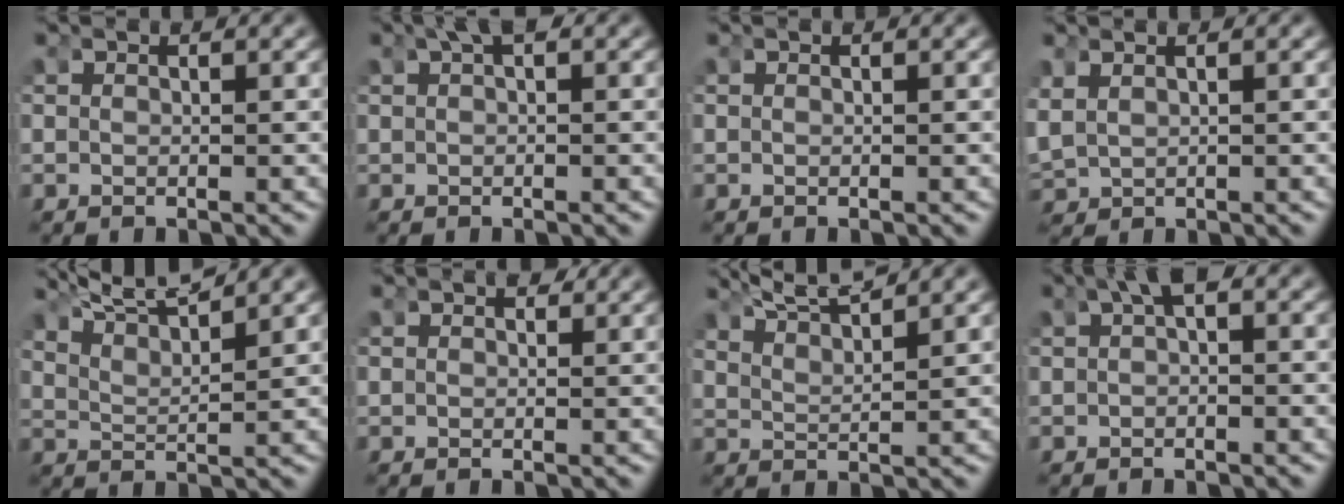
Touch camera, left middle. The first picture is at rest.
{"total": 1.4, "force": [0.7, 0.5, 1.0], "torque": [-0.019, 0.008, 0.009]}
{"total": 0.0}
{"total": 2.3, "force": [0.4, 1.9, 1.1], "torque": [-0.041, -0.005, 0.018]}
{"total": 7.2, "force": [5.9, 2.4, 3.4], "torque": [-0.066, 0.010, 0.091]}
{"total": 1.0, "force": [0.7, 0.6, 0.4], "torque": [-0.005, -0.003, 0.012]}
{"total": 5.9, "force": [4.8, 1.8, 2.9], "torque": [-0.055, 0.004, 0.078]}
{"total": 1.5, "force": [0.5, 0.6, 1.3], "torque": [-0.024, 0.006, 0.008]}